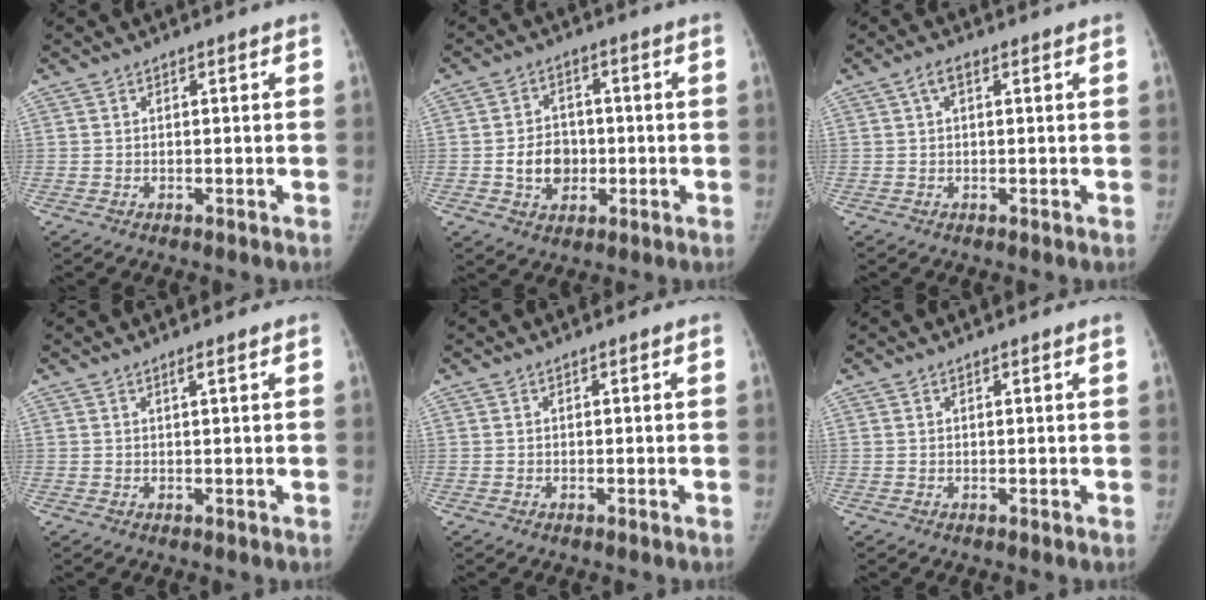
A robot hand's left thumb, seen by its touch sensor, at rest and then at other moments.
{"total": 7.6, "force": [-1.3, 6.2, 4.2], "torque": [-0.042, 0.013, -0.020]}
{"total": 2.3, "force": [0.8, 1.0, 2.0], "torque": [-0.041, 0.013, 0.014]}
{"total": 1.1, "force": [0.6, 0.0, 1.0], "torque": [-0.018, 0.001, 0.012]}
{"total": 0.0}
{"total": 0.6, "force": [0.2, -0.1, 0.5], "torque": [-0.011, 0.005, 0.004]}